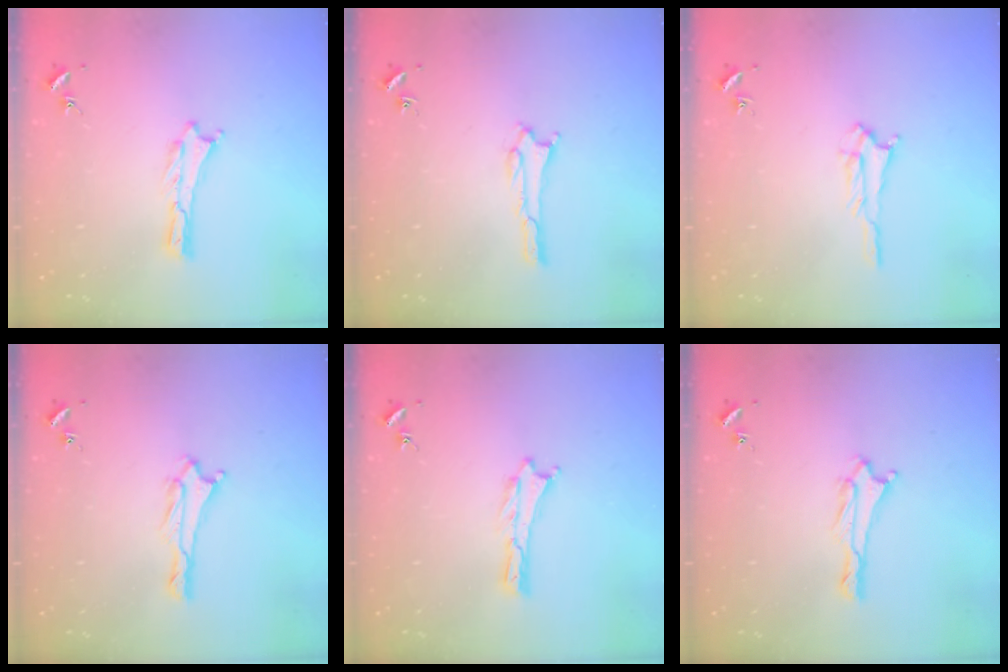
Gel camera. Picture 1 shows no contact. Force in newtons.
{"total": 1.6, "press": 1.6, "slide": 0.1}
{"total": 1.6, "press": 1.6, "slide": 0.3}
{"total": 1.4, "press": 1.4, "slide": 0.2}
{"total": 0.0}
{"total": 1.4, "press": 1.4, "slide": 0.2}